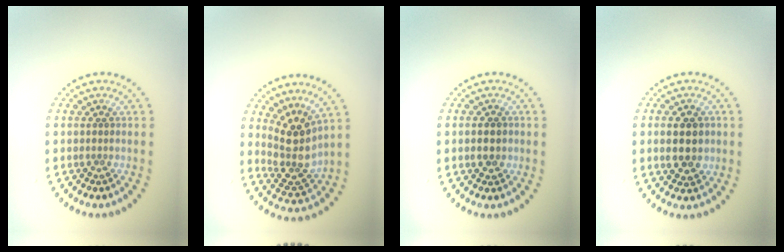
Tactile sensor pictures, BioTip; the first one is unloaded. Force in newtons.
{"total": 4.1, "press": 3.2, "slide": 2.6}
{"total": 2.0, "press": 1.9, "slide": 0.4}
{"total": 3.4, "press": 3.4, "slide": 0.1}